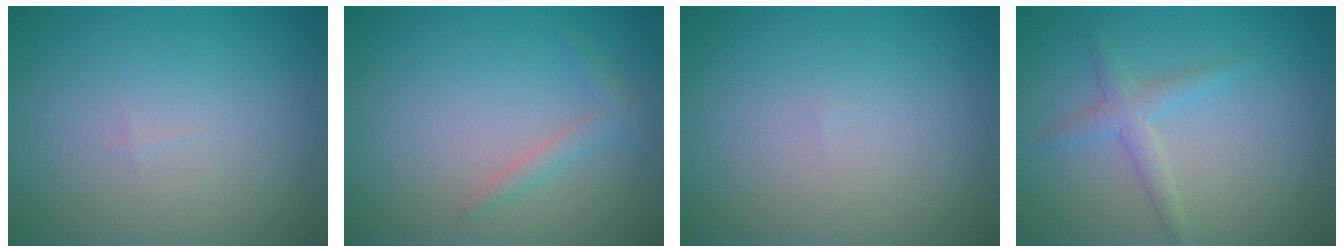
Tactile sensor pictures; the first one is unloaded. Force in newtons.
{"total": 1.3, "press": 1.3, "slide": 0.0}
{"total": 0.0}
{"total": 1.9, "press": 1.9, "slide": 0.1}